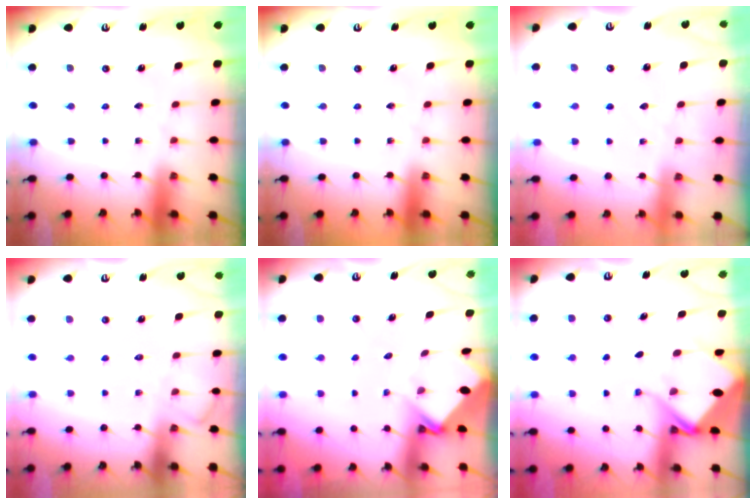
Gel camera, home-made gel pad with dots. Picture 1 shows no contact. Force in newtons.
{"total": 0.0}
{"total": 2.0, "press": 2.0, "slide": 0.2}
{"total": 5.3, "press": 5.3, "slide": 0.7}
{"total": 3.8, "press": 3.8, "slide": 0.3}
{"total": 9.1, "press": 9.1, "slide": 1.0}